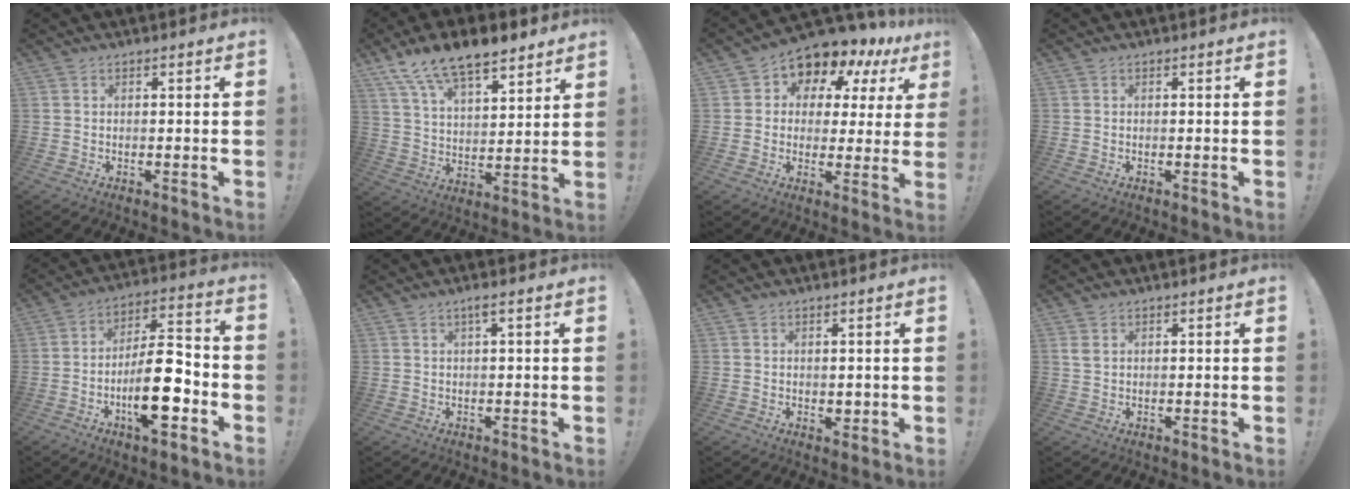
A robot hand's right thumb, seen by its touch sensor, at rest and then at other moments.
{"total": 13.8, "force": [10.7, 5.2, 7.0], "torque": [-0.128, -0.073, 0.194]}
{"total": 7.5, "force": [5.4, 4.5, 2.6], "torque": [-0.046, -0.057, 0.093]}
{"total": 0.0}
{"total": 18.0, "force": [-6.3, 6.3, 15.6], "torque": [-0.274, 0.033, -0.098]}
{"total": 2.3, "force": [1.0, 0.1, 2.0], "torque": [-0.037, 0.002, 0.014]}
{"total": 1.6, "force": [0.4, 1.3, 0.9], "torque": [-0.001, -0.005, 0.005]}
{"total": 2.0, "force": [0.8, 1.3, 1.4], "torque": [-0.027, 0.003, 0.015]}